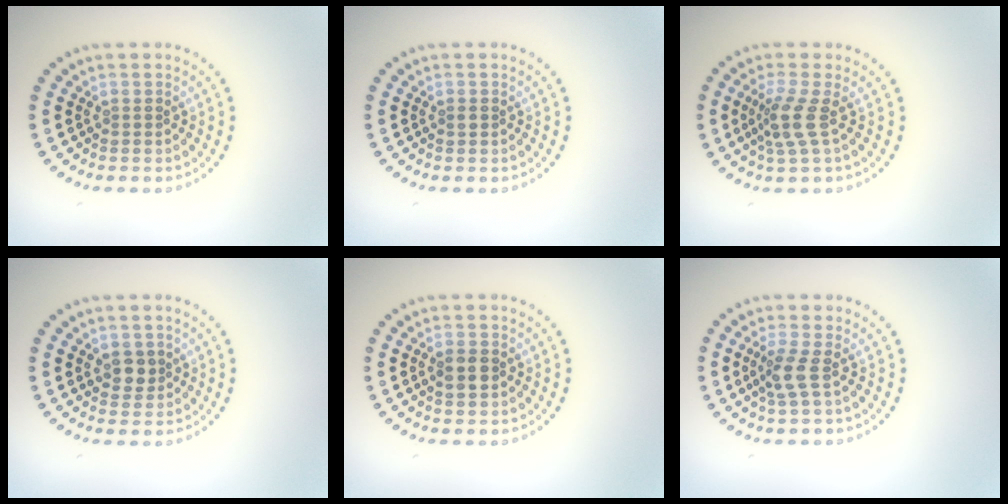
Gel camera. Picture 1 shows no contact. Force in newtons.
{"total": 0.6, "press": 0.6, "slide": 0.1}
{"total": 2.7, "press": 2.2, "slide": 1.7}
{"total": 1.9, "press": 1.7, "slide": 0.7}
{"total": 2.0, "press": 2.0, "slide": 0.2}
{"total": 2.1, "press": 1.7, "slide": 1.2}